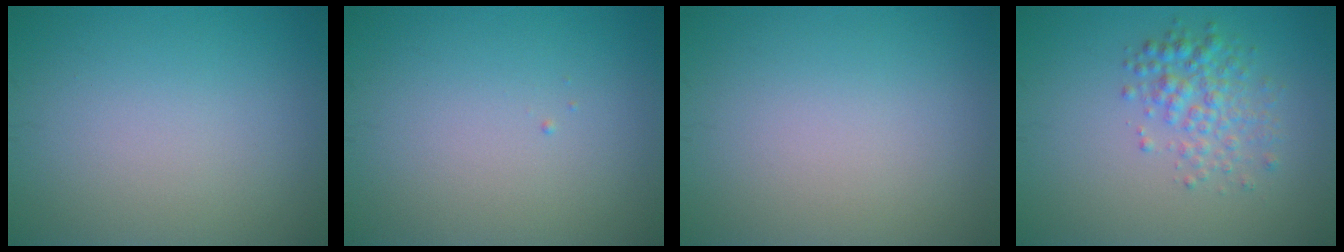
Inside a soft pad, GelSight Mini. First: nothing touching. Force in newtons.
{"total": 0.0}
{"total": 0.0}
{"total": 3.0, "press": 3.0, "slide": 0.1}